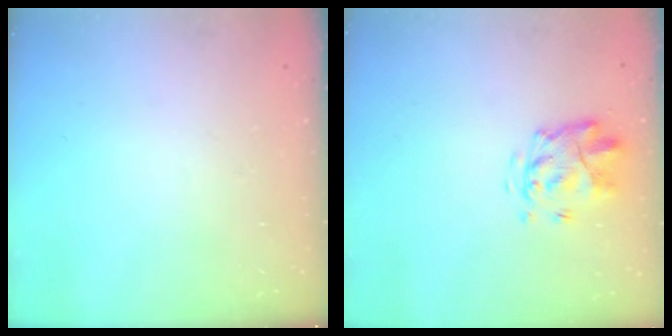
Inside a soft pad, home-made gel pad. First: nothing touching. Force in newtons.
{"total": 3.8, "press": 3.5, "slide": 1.6}